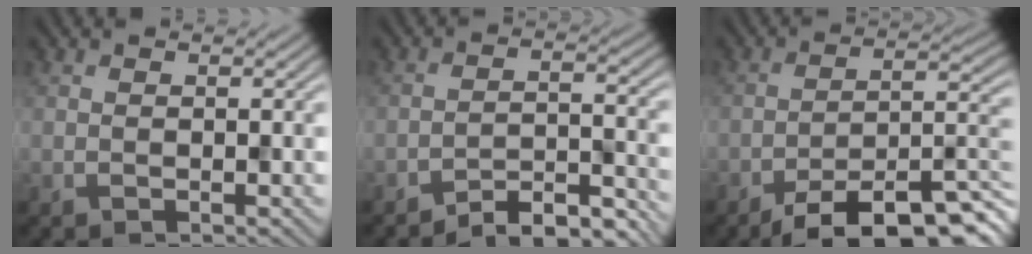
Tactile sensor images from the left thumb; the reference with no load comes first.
{"total": 6.7, "force": [-6.0, 1.1, 2.9], "torque": [-0.040, 0.011, -0.099]}
{"total": 12.2, "force": [-9.0, 3.3, 7.7], "torque": [-0.113, 0.003, -0.149]}